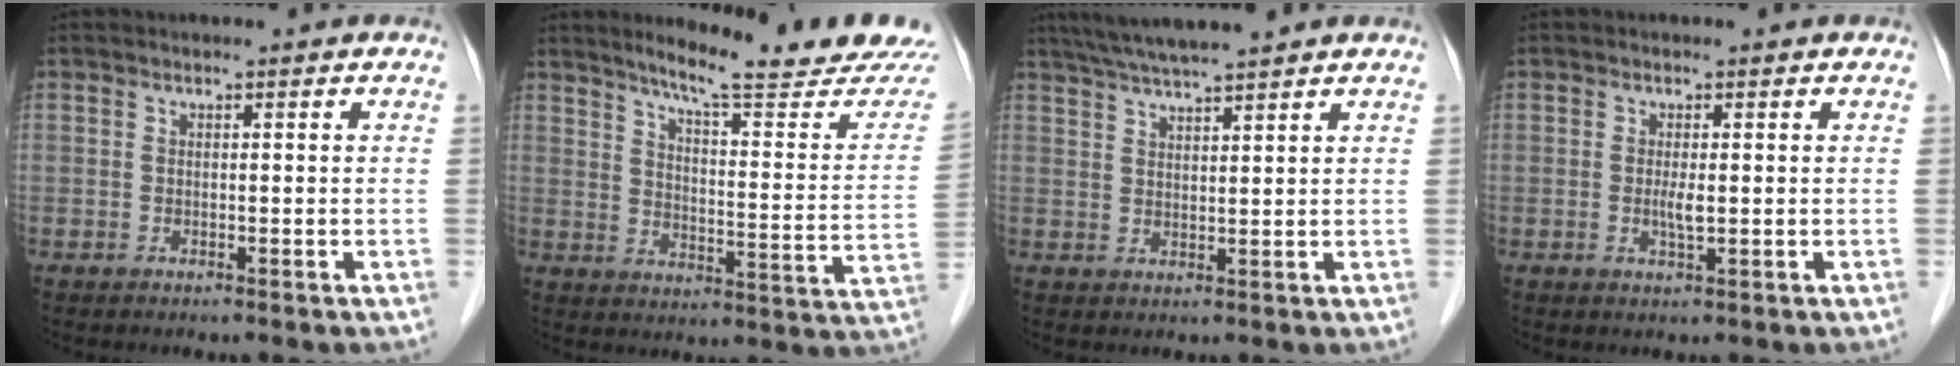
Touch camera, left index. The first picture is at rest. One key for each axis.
{"total": 18.7, "fx": 16.9, "fy": 0.1, "fz": 8.1, "tx": -0.111, "ty": -0.074, "tz": 0.214}
{"total": 8.2, "fx": 7.1, "fy": -0.3, "fz": 4.0, "tx": -0.069, "ty": 0.027, "tz": 0.113}
{"total": 1.8, "fx": 0.0, "fy": 0.3, "fz": 1.8, "tx": -0.040, "ty": -0.003, "tz": 0.001}